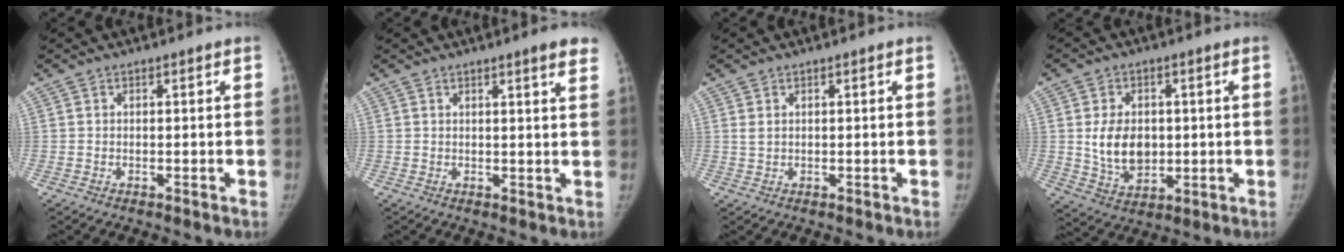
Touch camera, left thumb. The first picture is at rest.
{"total": 4.9, "force": [3.4, 0.3, 3.4], "torque": [-0.035, -0.010, 0.037]}
{"total": 1.0, "force": [0.5, 0.5, 0.7], "torque": [-0.015, 0.003, 0.015]}
{"total": 9.5, "force": [0.6, 6.8, 6.6], "torque": [-0.089, -0.012, 0.023]}